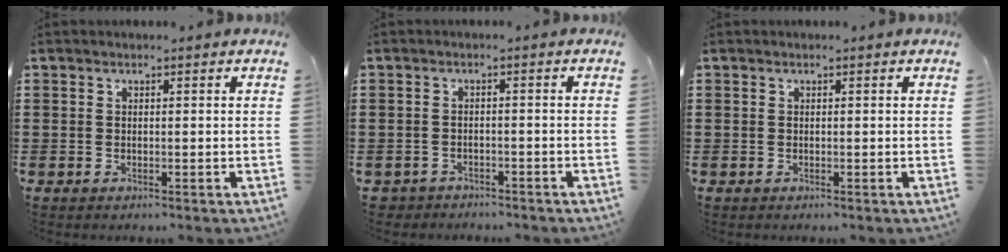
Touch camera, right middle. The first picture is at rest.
{"total": 2.0, "force": [-1.9, 0.5, -0.2], "torque": [-0.004, -0.003, -0.044]}
{"total": 0.0}